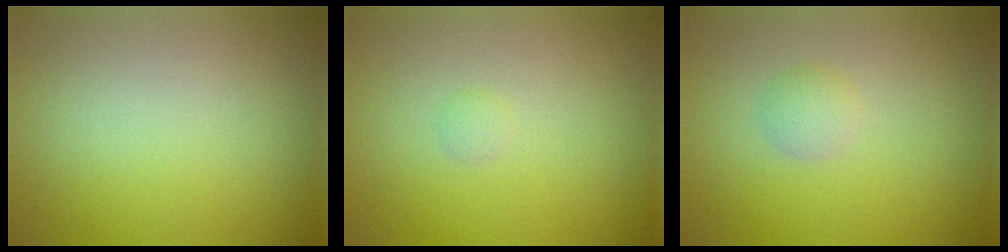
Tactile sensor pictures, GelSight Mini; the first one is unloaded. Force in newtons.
{"total": 0.5, "press": 0.5, "slide": 0.1}
{"total": 1.2, "press": 1.2, "slide": 0.1}